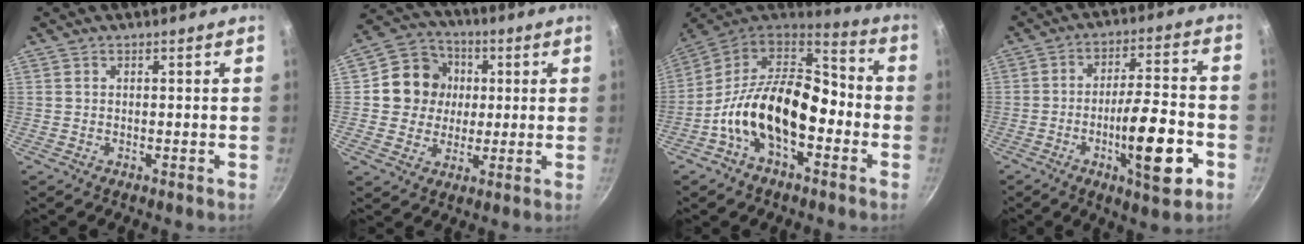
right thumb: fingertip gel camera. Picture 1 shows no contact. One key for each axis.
{"total": 11.4, "fx": 1.6, "fy": 10.5, "fz": 4.0, "tx": -0.032, "ty": 0.016, "tz": 0.016}
{"total": 20.0, "fx": -4.6, "fy": 11.8, "fz": 15.5, "tx": -0.251, "ty": 0.056, "tz": -0.095}
{"total": 15.2, "fx": -5.5, "fy": 4.2, "fz": 13.6, "tx": -0.196, "ty": 0.031, "tz": -0.081}